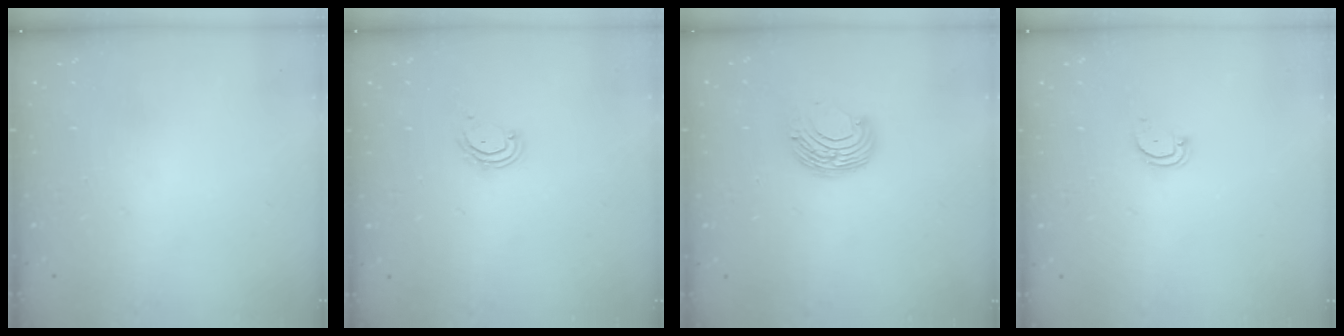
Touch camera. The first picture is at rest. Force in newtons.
{"total": 3.5, "press": 3.5, "slide": 0.2}
{"total": 8.2, "press": 8.2, "slide": 0.6}
{"total": 2.4, "press": 2.4, "slide": 0.2}